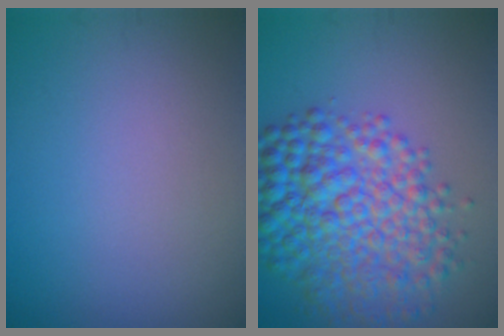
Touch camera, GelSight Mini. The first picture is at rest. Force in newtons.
{"total": 8.5, "press": 8.5, "slide": 0.1}